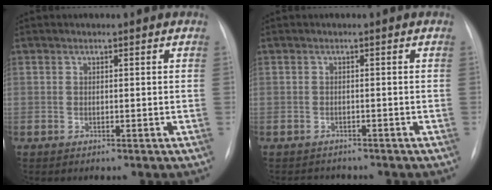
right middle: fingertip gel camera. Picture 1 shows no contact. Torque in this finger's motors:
{"motor_torque": [-0.11, 0.13, -0.02, -0.01]}